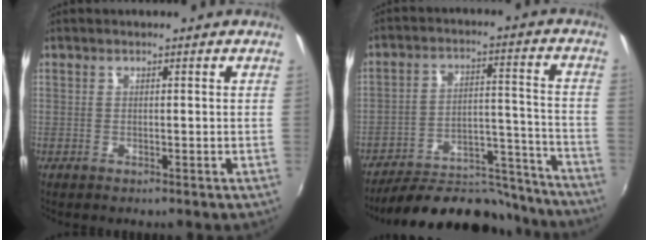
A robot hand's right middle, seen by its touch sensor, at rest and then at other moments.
{"total": 20.8, "force": [-19.1, 5.9, 5.9], "torque": [-0.098, 0.036, -0.252]}